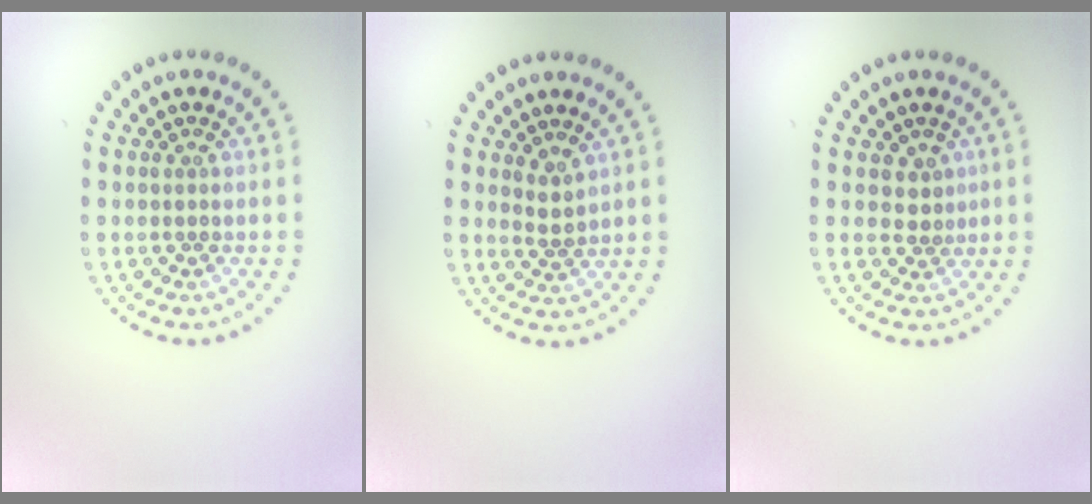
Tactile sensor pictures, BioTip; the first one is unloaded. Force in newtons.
{"total": 1.4, "press": 1.1, "slide": 0.9}
{"total": 1.7, "press": 1.2, "slide": 1.2}